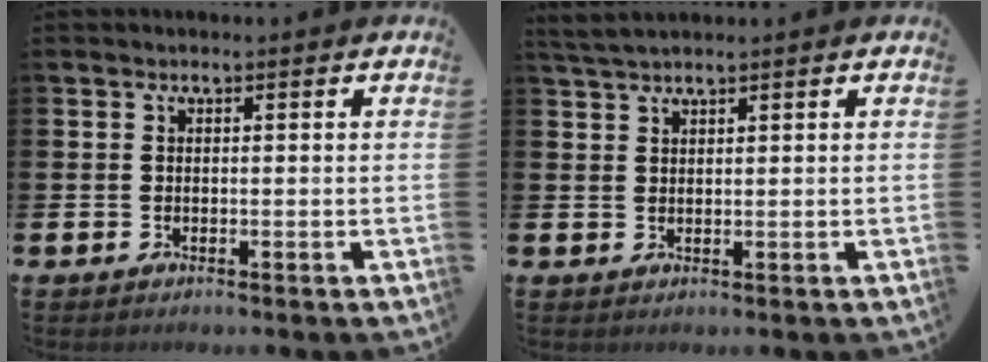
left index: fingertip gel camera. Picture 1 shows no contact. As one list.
[{"total": 1.2, "force": [1.1, 0.2, 0.1], "torque": [0.001, 0.001, 0.021]}]